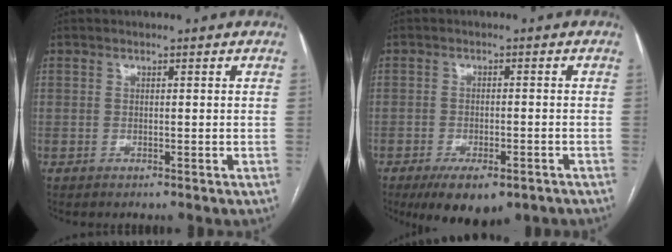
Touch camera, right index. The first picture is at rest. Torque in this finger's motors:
{"motor_torque": [0.95, -1.19, 0.76, 0.14]}